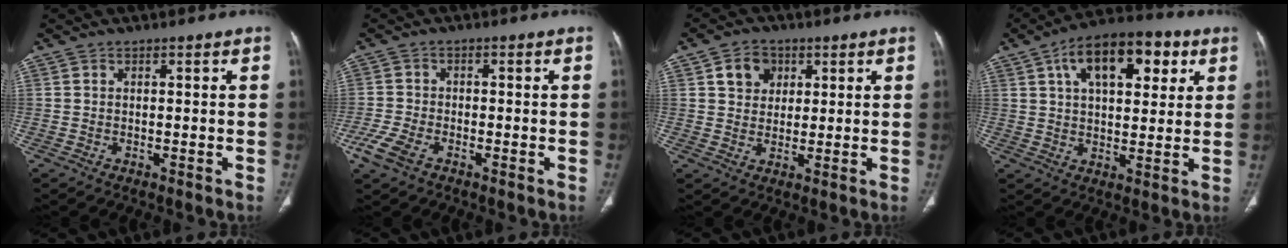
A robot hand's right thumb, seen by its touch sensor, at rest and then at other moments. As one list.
[{"total": 5.5, "force": [-3.1, 2.8, 3.5], "torque": [-0.090, 0.006, -0.061]}, {"total": 5.9, "force": [2.2, 4.8, 2.5], "torque": [-0.016, -0.006, 0.036]}, {"total": 16.2, "force": [6.4, 8.3, 12.4], "torque": [-0.158, 0.005, 0.095]}]